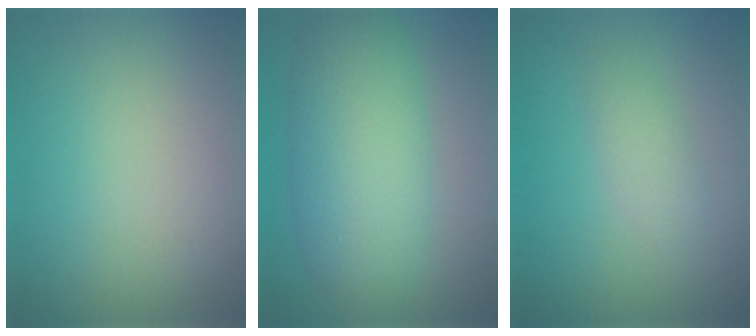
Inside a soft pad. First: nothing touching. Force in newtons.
{"total": 7.1, "press": 7.1, "slide": 0.0}
{"total": 1.7, "press": 1.7, "slide": 0.1}